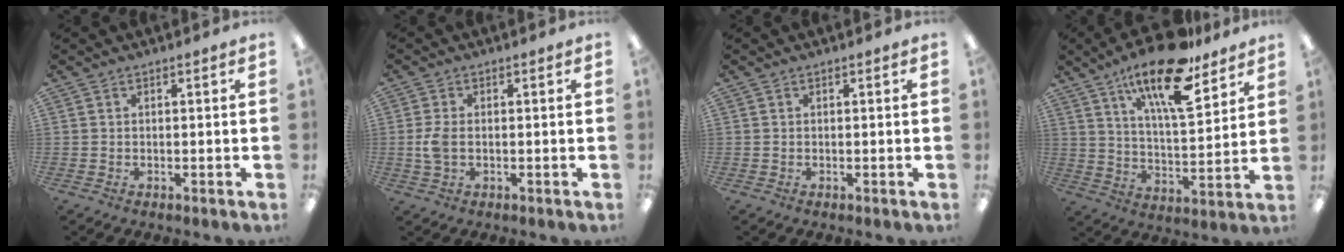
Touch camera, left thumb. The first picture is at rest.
{"total": 4.6, "force": [-0.3, 2.7, 3.7], "torque": [-0.081, -0.004, -0.011]}
{"total": 0.0}
{"total": 18.8, "force": [13.0, 6.1, 12.1], "torque": [-0.202, -0.071, 0.213]}